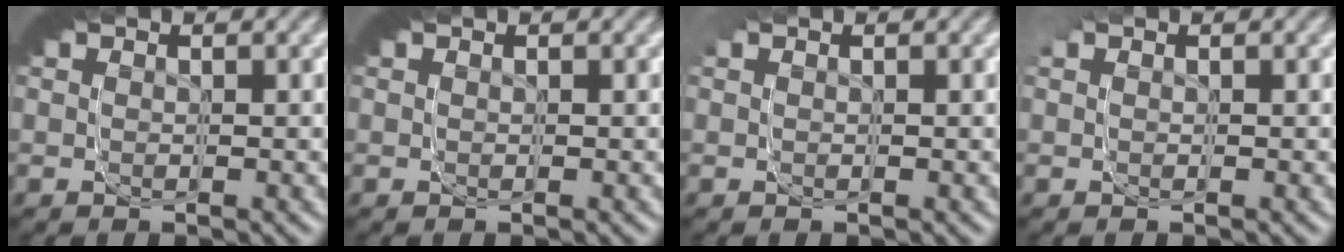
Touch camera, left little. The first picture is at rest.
{"total": 0.0}
{"total": 0.5, "force": [0.4, -0.2, -0.3], "torque": [0.003, 0.000, 0.007]}
{"total": 1.2, "force": [0.6, -0.7, -0.8], "torque": [0.012, 0.001, 0.010]}